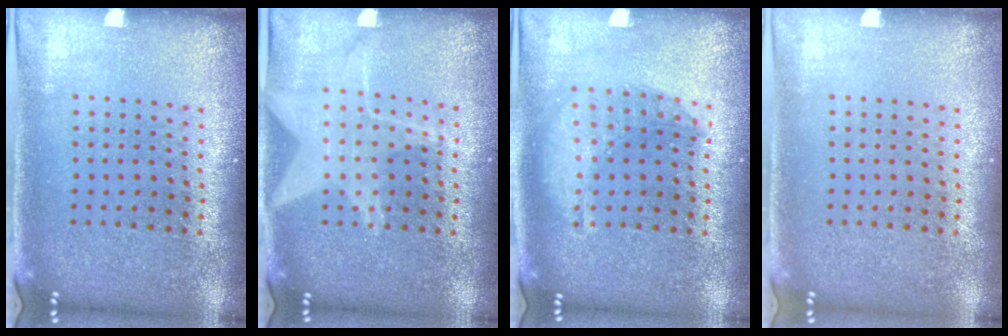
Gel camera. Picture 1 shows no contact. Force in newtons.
{"total": 1.3, "press": 1.3, "slide": 0.1}
{"total": 1.3, "press": 1.3, "slide": 0.4}
{"total": 0.0}